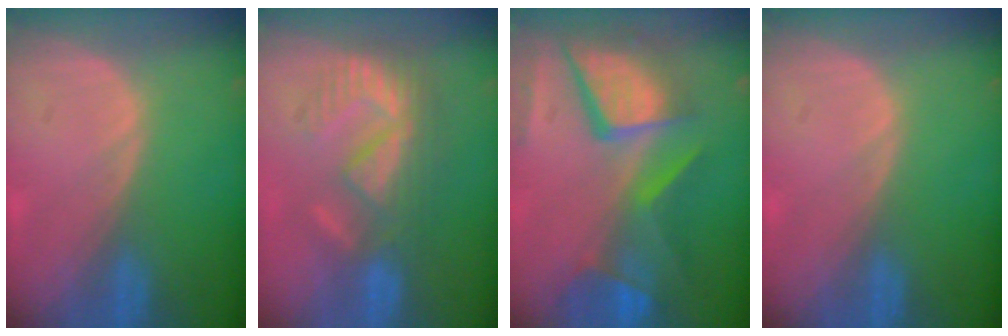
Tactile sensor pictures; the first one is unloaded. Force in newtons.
{"total": 9.5, "press": 8.1, "slide": 4.8}
{"total": 12.2, "press": 10.0, "slide": 7.0}
{"total": 0.0}